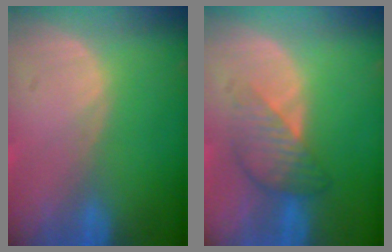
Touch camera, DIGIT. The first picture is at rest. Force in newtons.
{"total": 4.6, "press": 4.6, "slide": 0.2}